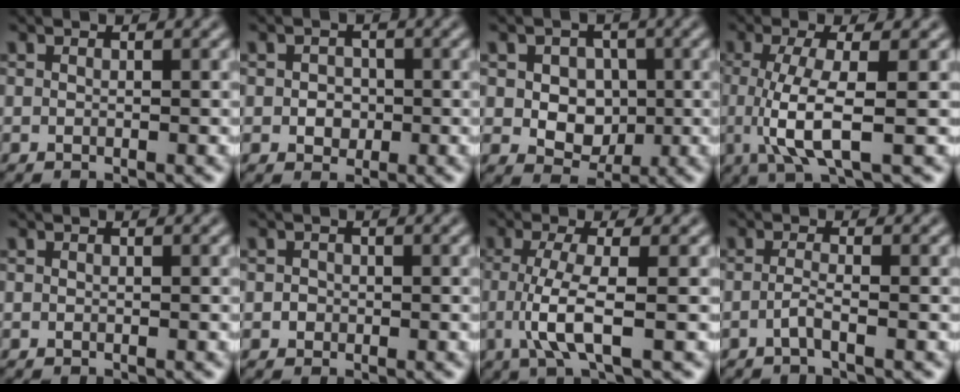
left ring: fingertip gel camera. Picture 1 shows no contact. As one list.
[{"total": 1.8, "force": [-0.1, 1.6, 0.8], "torque": [-0.011, -0.002, -0.004]}, {"total": 4.4, "force": [0.2, 3.6, 2.5], "torque": [-0.032, 0.002, -0.004]}, {"total": 5.4, "force": [-0.5, 1.3, 5.2], "torque": [-0.107, -0.009, -0.008]}, {"total": 0.0}, {"total": 0.8, "force": [-0.1, 0.8, 0.1], "torque": [0.002, -0.002, -0.004]}, {"total": 4.4, "force": [-0.6, 0.9, 4.2], "torque": [-0.091, -0.008, -0.013]}, {"total": 1.4, "force": [-0.6, 0.2, 1.2], "torque": [-0.026, 0.001, -0.017]}]